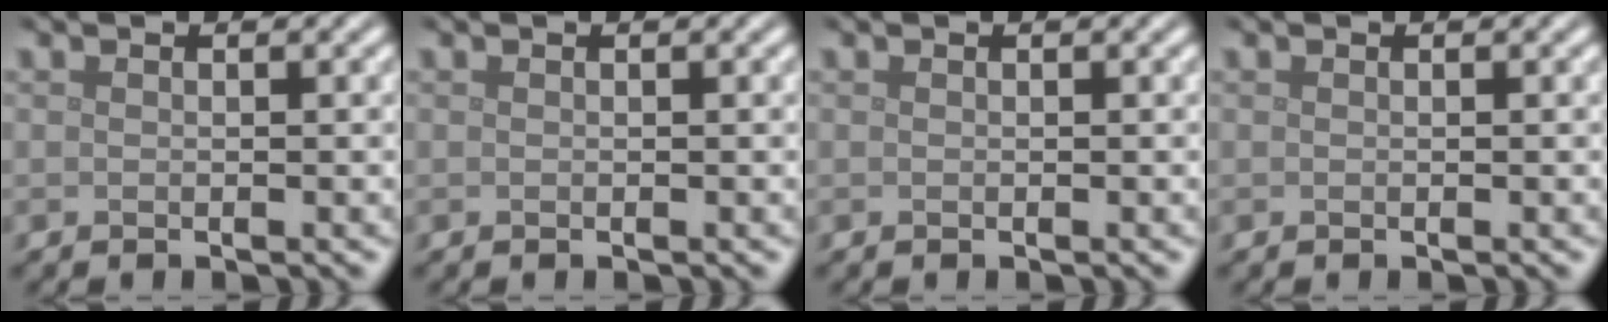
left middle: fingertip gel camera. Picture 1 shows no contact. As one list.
[{"total": 0.0}, {"total": 0.0}, {"total": 0.0}]